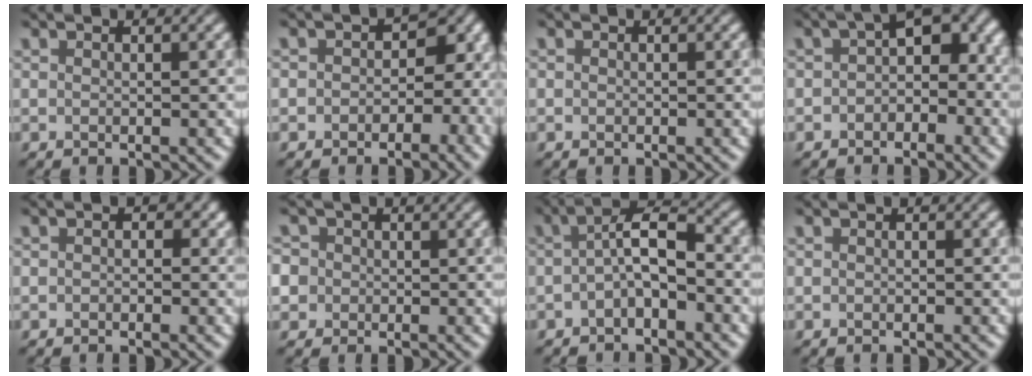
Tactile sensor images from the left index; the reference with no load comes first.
{"total": 5.0, "force": [-0.5, 3.9, 3.1], "torque": [0.021, 0.013, -0.031]}
{"total": 0.0}
{"total": 4.8, "force": [-0.6, 3.1, 3.7], "torque": [-0.033, 0.016, -0.023]}
{"total": 1.3, "force": [0.0, 1.1, 0.8], "torque": [-0.008, -0.004, -0.005]}
{"total": 5.3, "force": [0.6, 4.9, 1.9], "torque": [-0.040, 0.033, -0.022]}
{"total": 3.7, "force": [-0.9, 1.3, 3.4], "torque": [-0.062, 0.015, -0.024]}
{"total": 0.0}